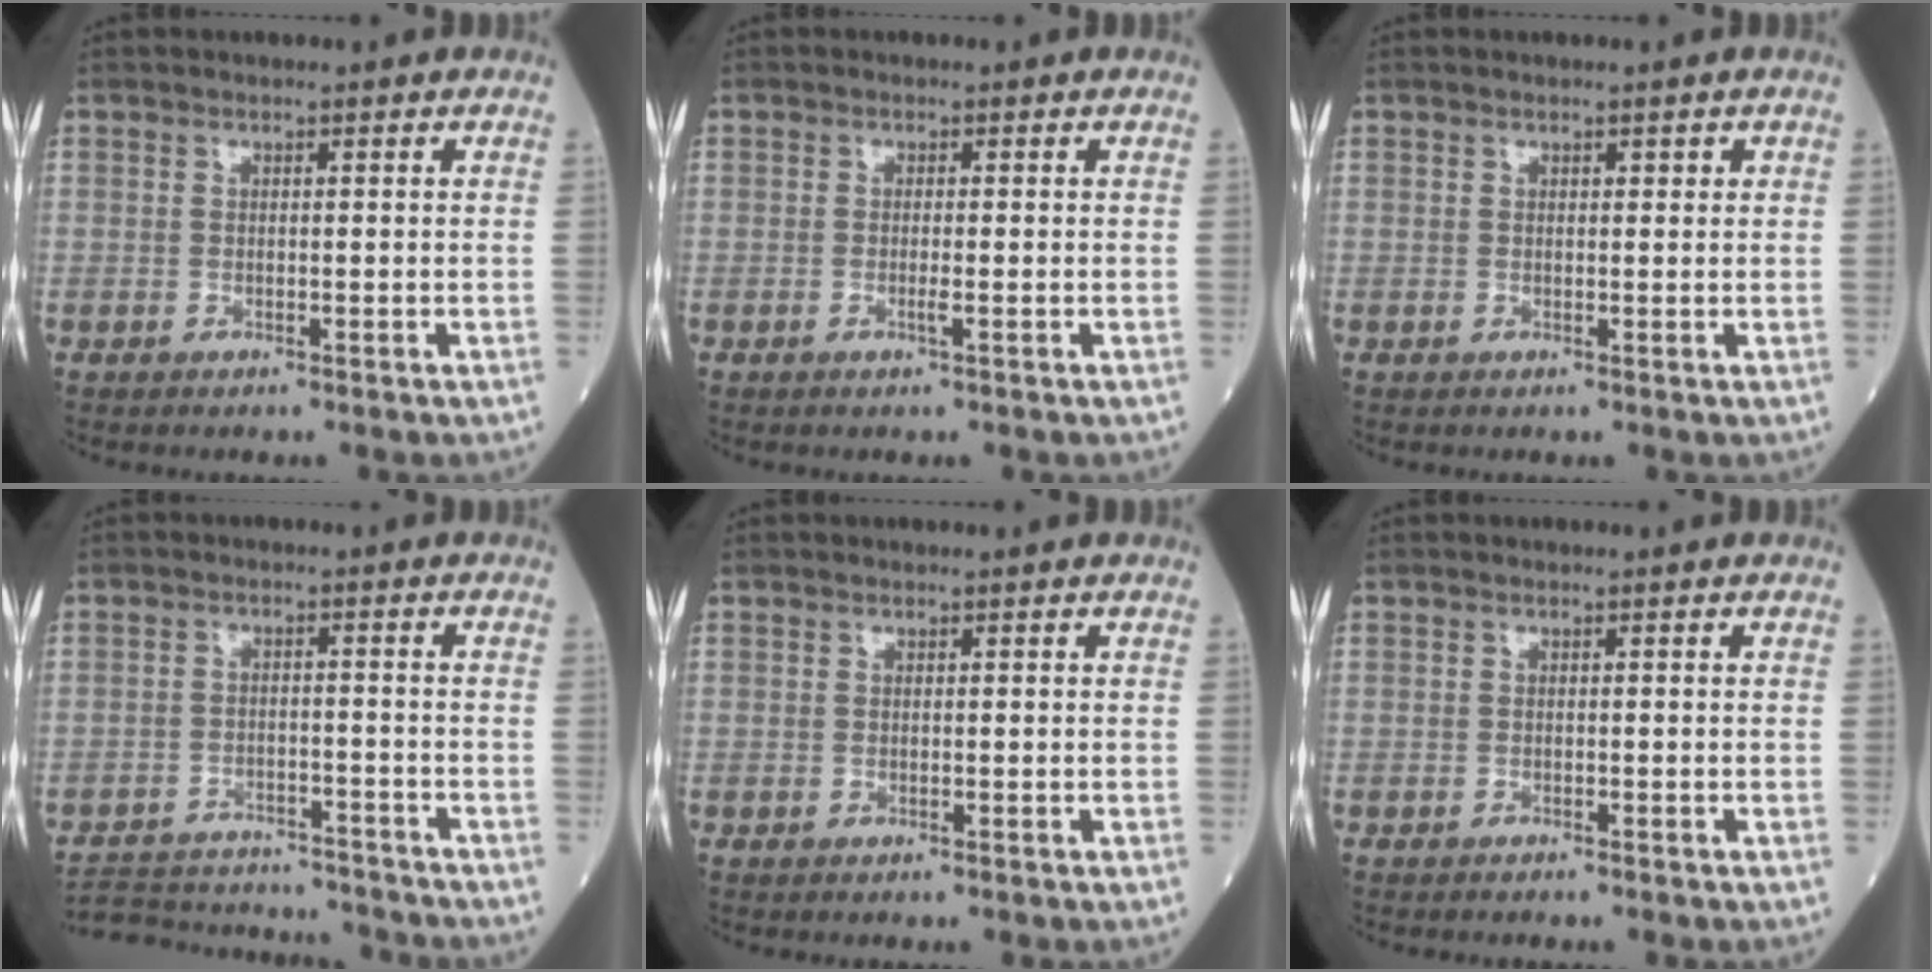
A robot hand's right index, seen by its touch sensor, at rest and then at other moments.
{"total": 2.4, "force": [-0.8, 0.5, 2.2], "torque": [-0.040, -0.001, -0.011]}
{"total": 1.0, "force": [0.5, 0.5, 0.7], "torque": [-0.005, 0.003, 0.006]}
{"total": 14.9, "force": [-14.2, 3.0, 3.4], "torque": [-0.064, 0.009, -0.200]}
{"total": 0.0}
{"total": 0.8, "force": [-0.7, 0.1, 0.3], "torque": [-0.006, -0.001, -0.011]}